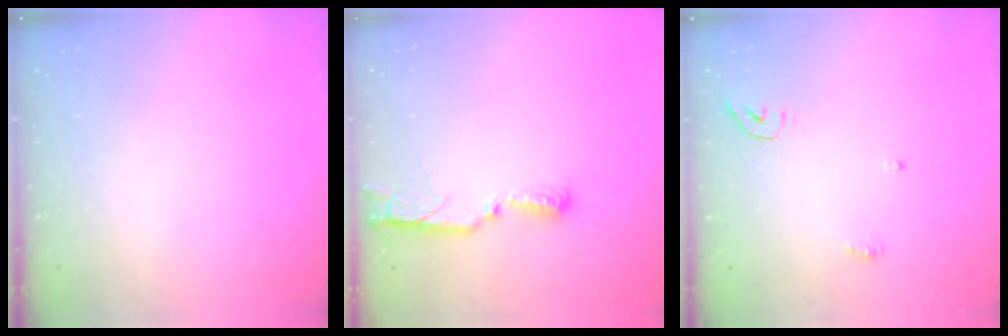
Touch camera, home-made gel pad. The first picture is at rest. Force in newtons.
{"total": 9.5, "press": 8.0, "slide": 5.2}
{"total": 4.5, "press": 4.5, "slide": 0.2}